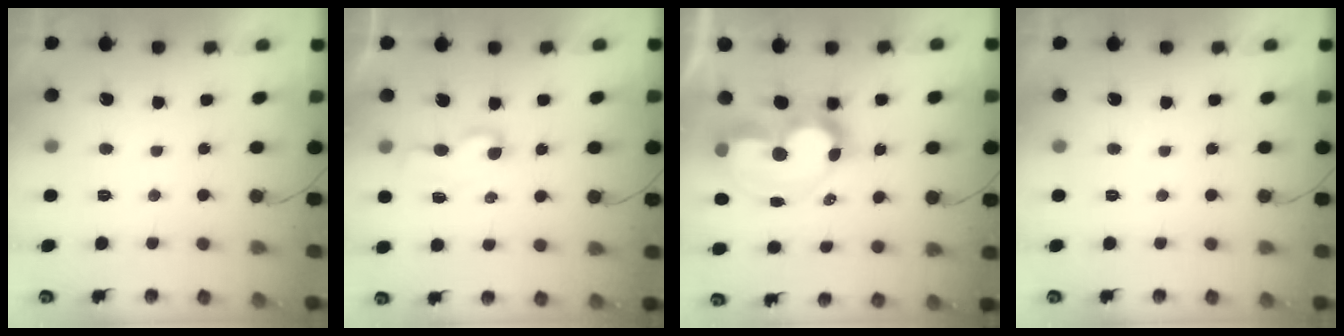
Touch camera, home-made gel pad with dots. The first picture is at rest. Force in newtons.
{"total": 4.4, "press": 4.4, "slide": 0.5}
{"total": 12.9, "press": 12.8, "slide": 1.5}
{"total": 0.0}